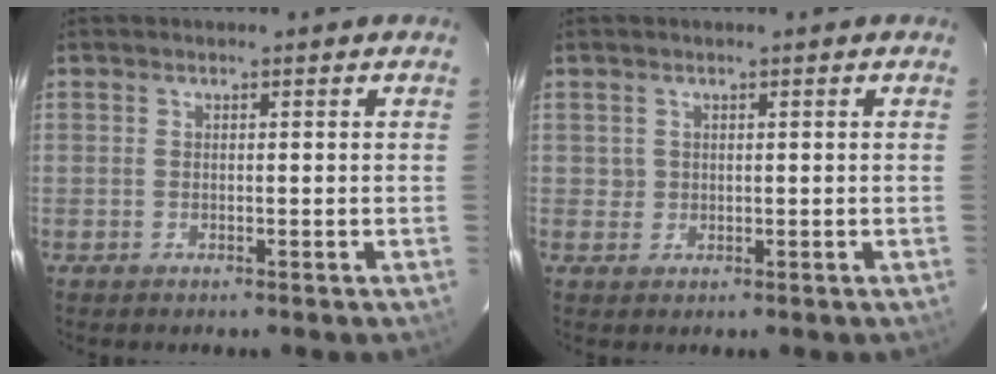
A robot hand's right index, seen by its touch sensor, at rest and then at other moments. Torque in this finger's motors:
{"motor_torque": [-0.14, 0.04, 0.03, 0.00]}